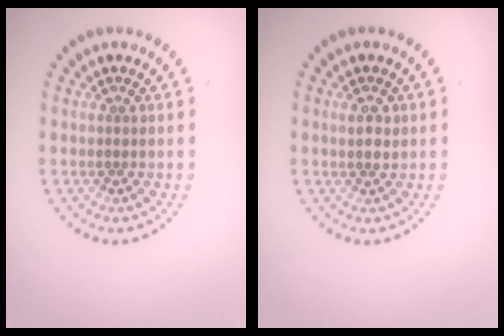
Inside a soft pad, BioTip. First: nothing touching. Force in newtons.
{"total": 1.4, "press": 1.4, "slide": 0.4}